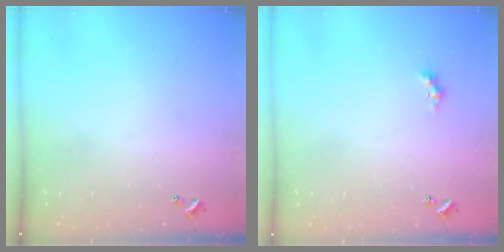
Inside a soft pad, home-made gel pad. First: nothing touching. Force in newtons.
{"total": 1.1, "press": 1.1, "slide": 0.4}